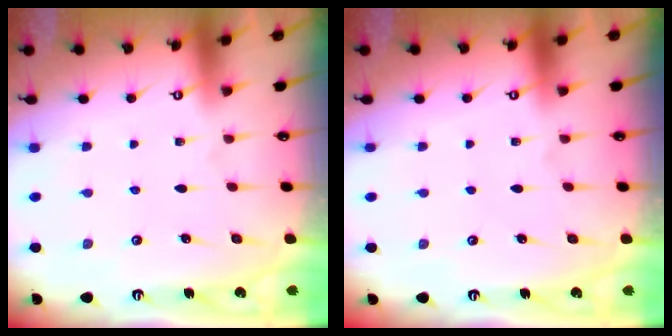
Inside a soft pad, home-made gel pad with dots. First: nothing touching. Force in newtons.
{"total": 0.0}